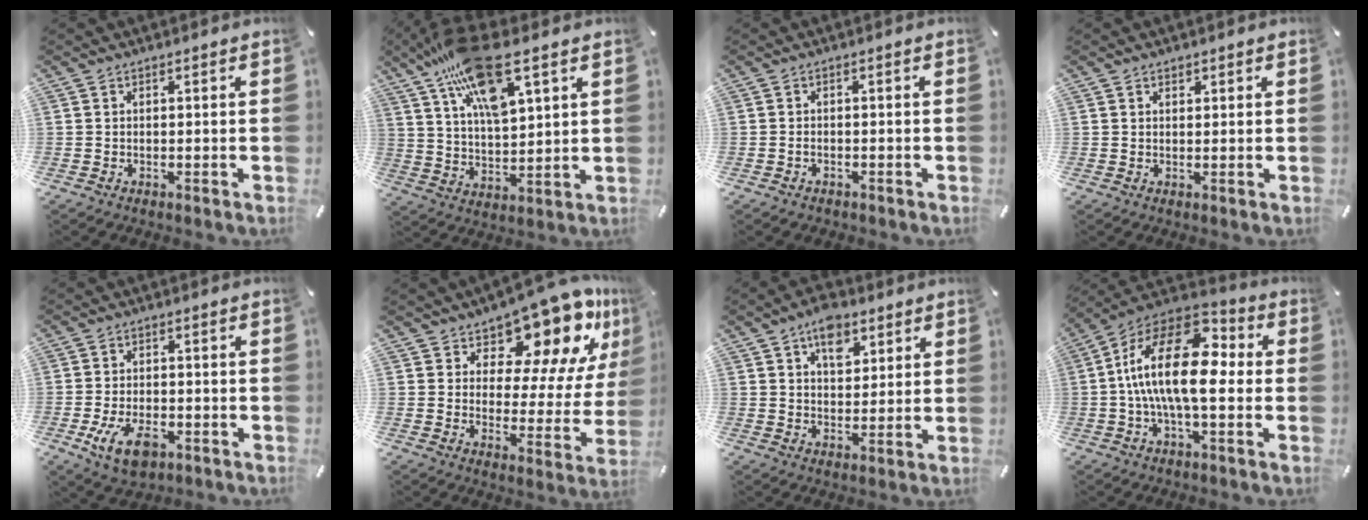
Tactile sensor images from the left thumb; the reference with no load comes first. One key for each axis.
{"total": 17.0, "fx": 10.5, "fy": 5.8, "fz": 12.0, "tx": -0.232, "ty": -0.043, "tz": 0.180}
{"total": 1.1, "fx": -0.6, "fy": 0.7, "fz": 0.7, "tx": -0.014, "ty": 0.001, "tz": -0.013}
{"total": 1.0, "fx": 0.6, "fy": 0.7, "fz": 0.2, "tx": 0.004, "ty": -0.002, "tz": 0.010}
{"total": 8.5, "fx": -3.4, "fy": 4.9, "fz": 6.1, "tx": -0.114, "ty": 0.001, "tz": -0.063}
{"total": 14.8, "fx": 11.6, "fy": 6.9, "fz": 6.2, "tx": -0.085, "ty": -0.107, "tz": 0.196}
{"total": 8.0, "fx": 4.6, "fy": 5.0, "fz": 4.2, "tx": -0.049, "ty": -0.018, "tz": 0.078}
{"total": 18.9, "fx": 0.8, "fy": 9.0, "fz": 16.6, "tx": -0.335, "ty": -0.009, "tz": 0.012}